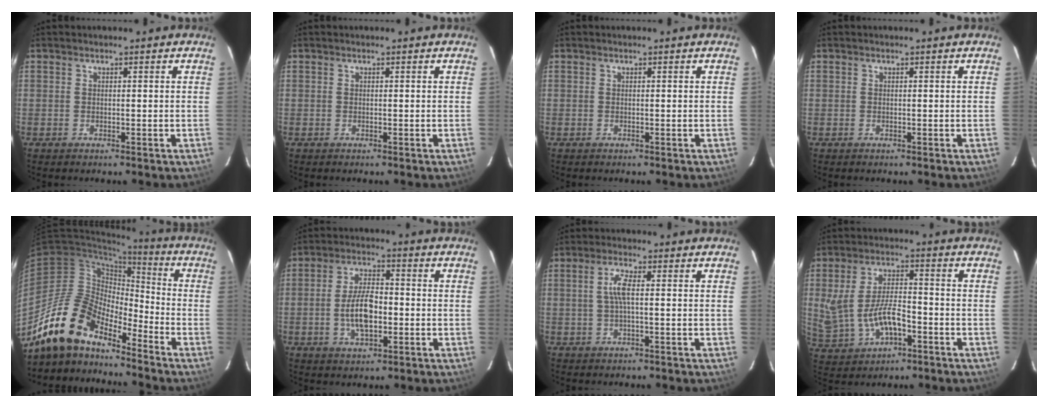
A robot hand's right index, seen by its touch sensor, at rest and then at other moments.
{"total": 0.0}
{"total": 0.0}
{"total": 0.0}
{"total": 15.5, "force": [-13.1, 5.3, 6.4], "torque": [-0.125, 0.008, -0.254]}
{"total": 8.8, "force": [-1.7, 4.2, 7.6], "torque": [-0.148, 0.004, -0.028]}
{"total": 3.5, "force": [0.0, 0.4, 3.5], "torque": [-0.072, 0.004, 0.002]}
{"total": 10.9, "force": [-2.8, 5.3, 9.1], "torque": [-0.191, -0.001, -0.028]}